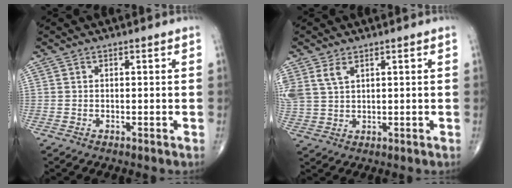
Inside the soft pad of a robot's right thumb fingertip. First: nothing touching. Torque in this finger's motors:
{"motor_torque": [-0.04, -0.03, 0.52, 0.63, 0.19]}